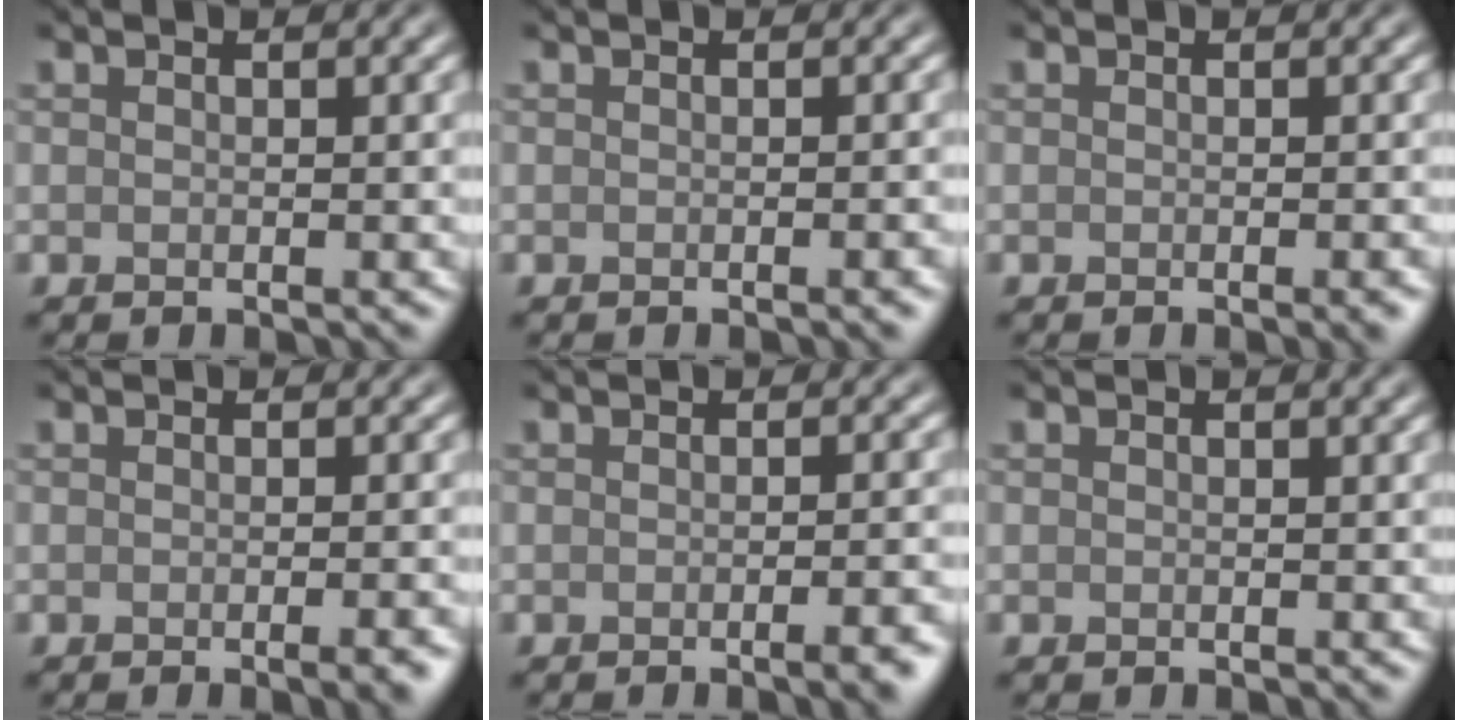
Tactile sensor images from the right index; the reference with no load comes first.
{"total": 1.6, "force": [-0.5, 0.4, 1.5], "torque": [-0.010, 0.001, -0.008]}
{"total": 1.6, "force": [-0.5, 0.4, 1.5], "torque": [-0.009, 0.000, -0.007]}
{"total": 3.0, "force": [-1.0, 0.9, 2.6], "torque": [-0.016, 0.000, -0.013]}
{"total": 3.5, "force": [-1.4, 1.1, 3.0], "torque": [-0.019, 0.004, -0.019]}
{"total": 0.0}